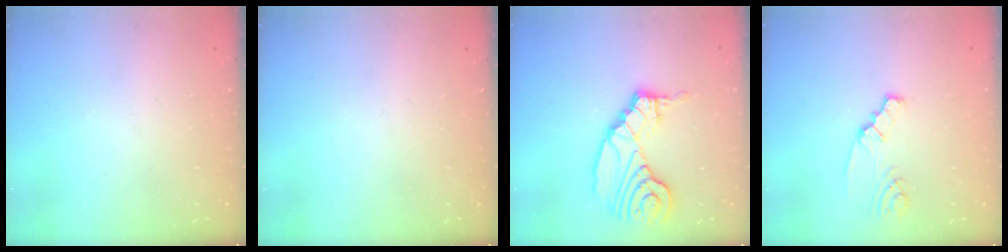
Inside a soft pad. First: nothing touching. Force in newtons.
{"total": 0.0}
{"total": 14.5, "press": 14.4, "slide": 1.5}
{"total": 2.0, "press": 2.0, "slide": 0.1}